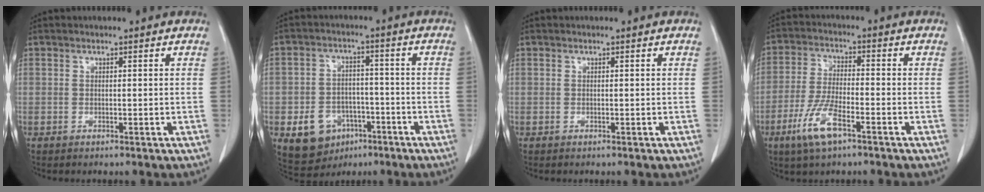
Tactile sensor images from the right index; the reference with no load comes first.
{"total": 9.0, "force": [-4.0, 7.1, 3.8], "torque": [-0.070, 0.013, -0.052]}
{"total": 0.0}
{"total": 8.2, "force": [-4.6, 1.9, 6.6], "torque": [-0.140, -0.012, -0.087]}